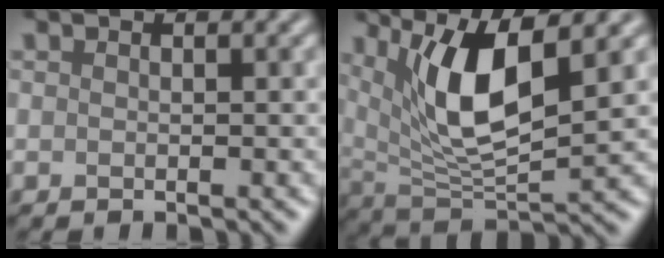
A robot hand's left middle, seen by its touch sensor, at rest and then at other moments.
{"total": 8.2, "force": [3.0, 2.5, 7.2], "torque": [-0.134, -0.016, 0.058]}